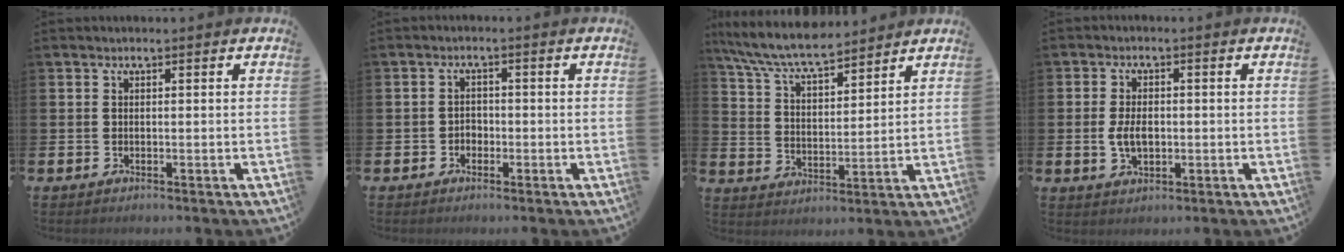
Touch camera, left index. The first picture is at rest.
{"total": 2.0, "force": [-1.5, 1.3, 0.2], "torque": [-0.002, 0.004, -0.032]}
{"total": 7.1, "force": [6.6, 0.8, 2.6], "torque": [-0.078, -0.035, 0.118]}
{"total": 3.8, "force": [-0.8, 2.2, 2.9], "torque": [-0.050, 0.002, -0.021]}